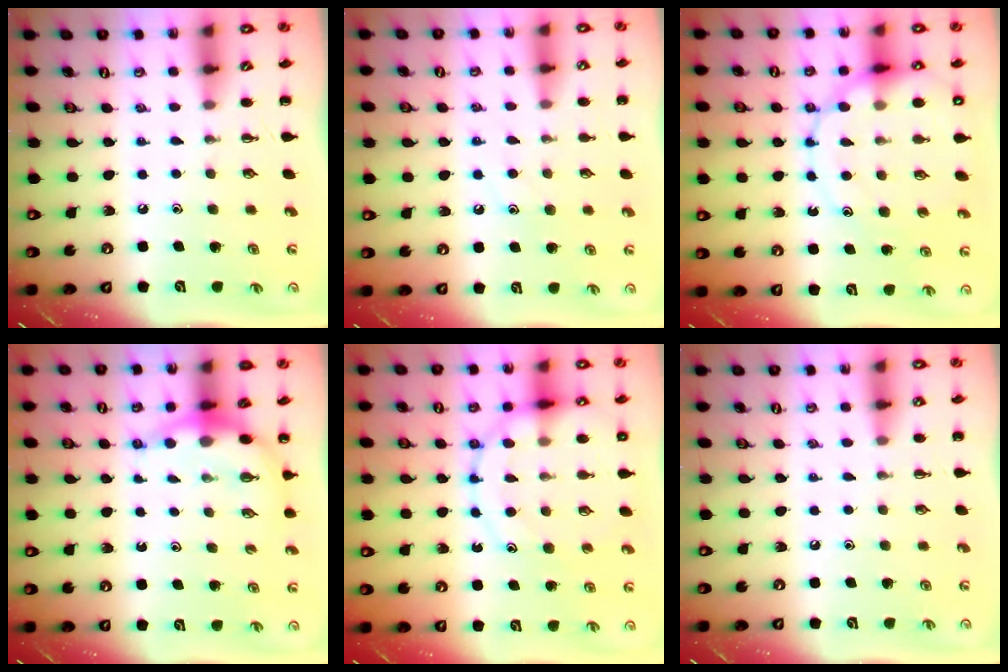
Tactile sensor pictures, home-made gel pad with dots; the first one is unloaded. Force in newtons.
{"total": 7.0, "press": 6.9, "slide": 1.1}
{"total": 15.1, "press": 14.9, "slide": 2.3}
{"total": 6.5, "press": 6.4, "slide": 1.0}
{"total": 16.1, "press": 16.0, "slide": 2.5}
{"total": 5.0, "press": 4.7, "slide": 1.7}